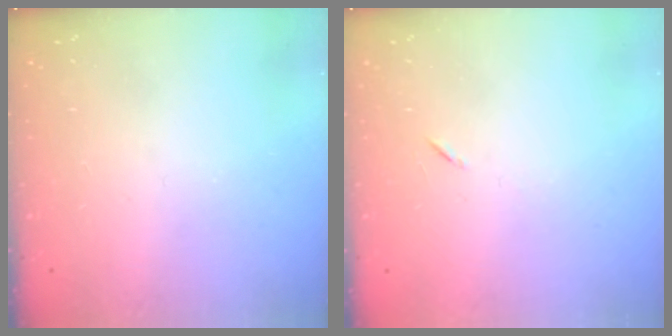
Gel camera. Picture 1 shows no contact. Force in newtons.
{"total": 4.9, "press": 4.5, "slide": 1.9}